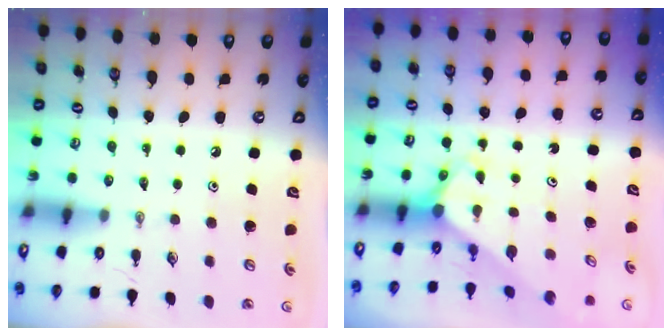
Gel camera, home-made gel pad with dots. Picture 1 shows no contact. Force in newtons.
{"total": 3.2, "press": 3.2, "slide": 0.2}